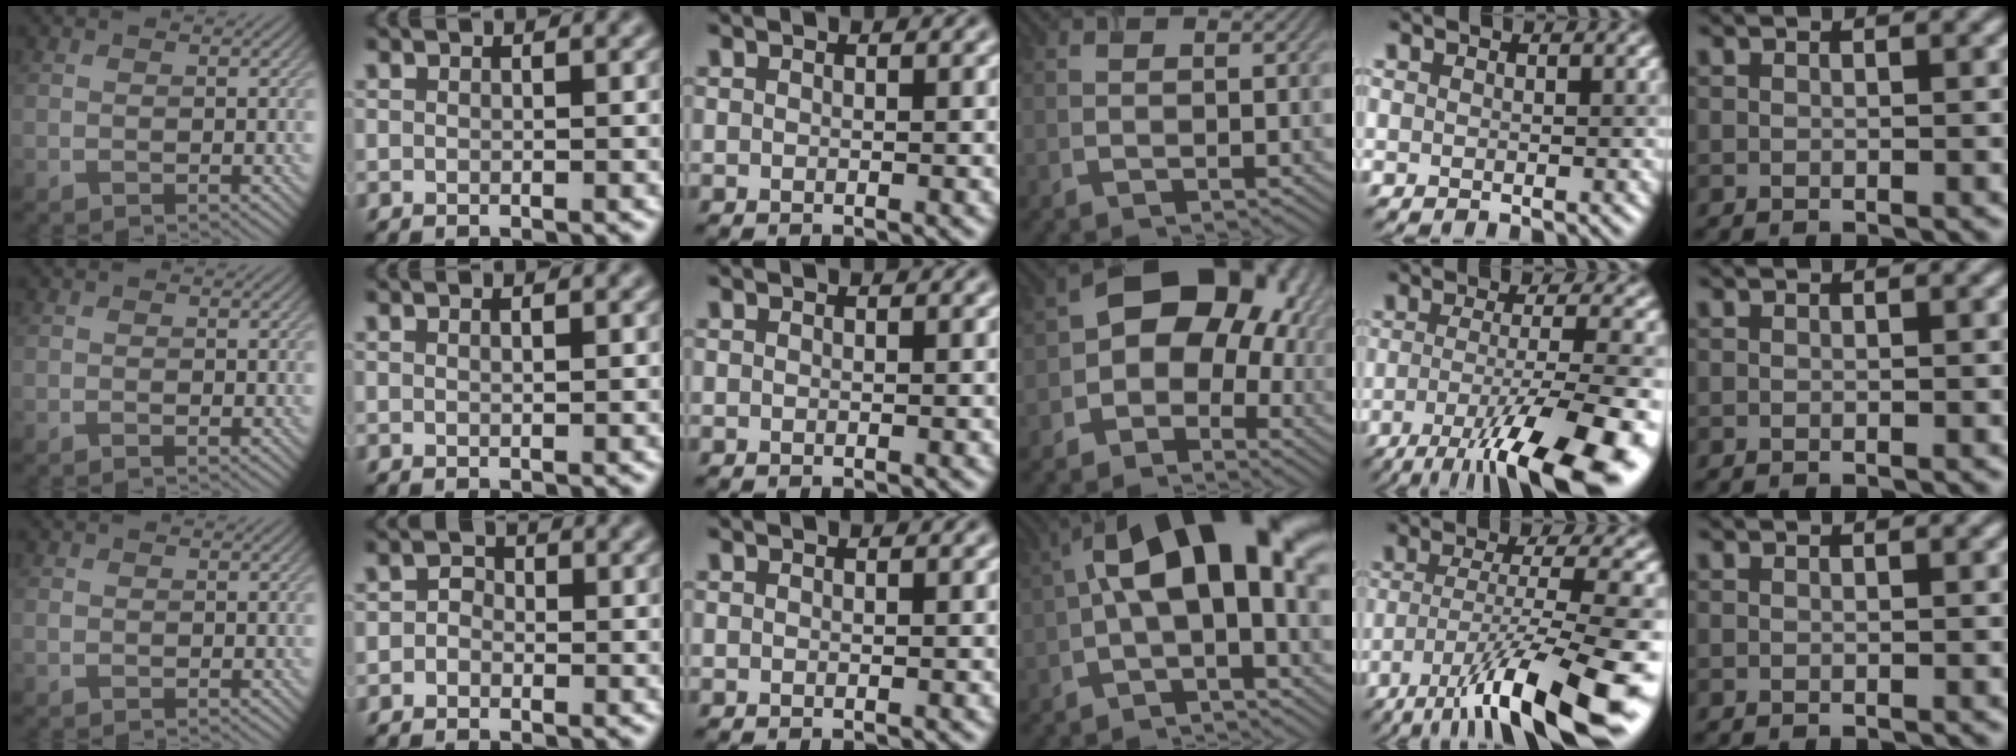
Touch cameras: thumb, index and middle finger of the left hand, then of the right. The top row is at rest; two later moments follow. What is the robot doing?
{"motion": "extract", "object": "airpods case & airpods"}